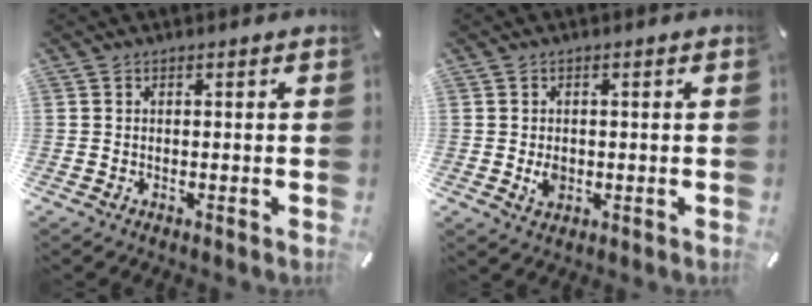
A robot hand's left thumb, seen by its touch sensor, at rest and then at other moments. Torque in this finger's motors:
{"motor_torque": [0.12, 0.40, -0.07, 0.00, -0.02]}